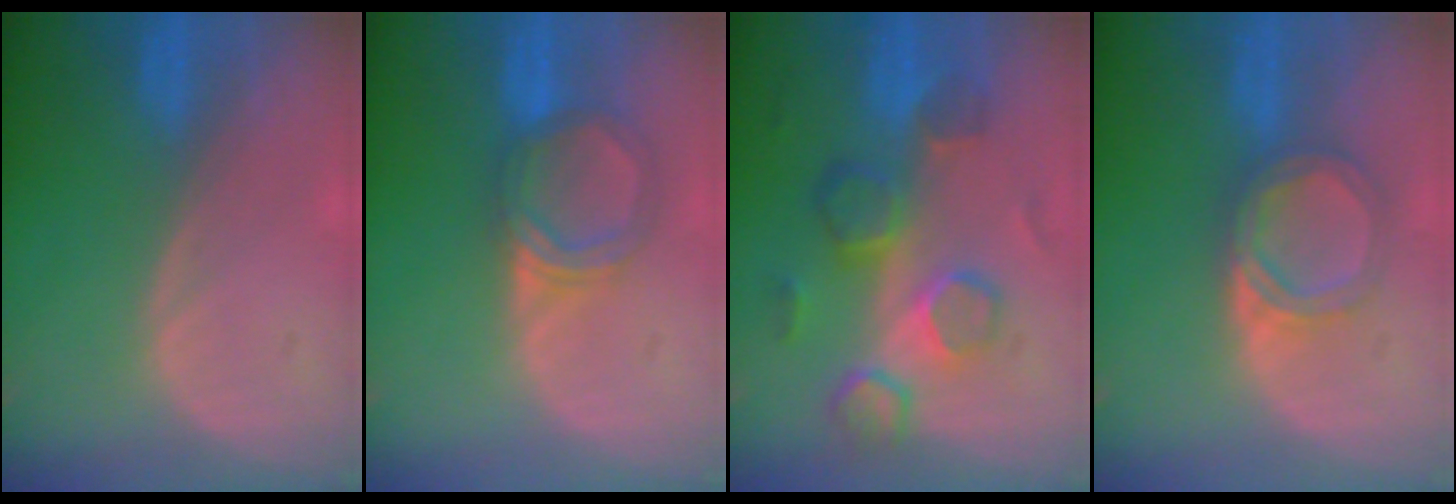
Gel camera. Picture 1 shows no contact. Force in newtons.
{"total": 5.5, "press": 5.2, "slide": 1.7}
{"total": 9.1, "press": 8.6, "slide": 3.0}
{"total": 5.4, "press": 5.2, "slide": 1.6}